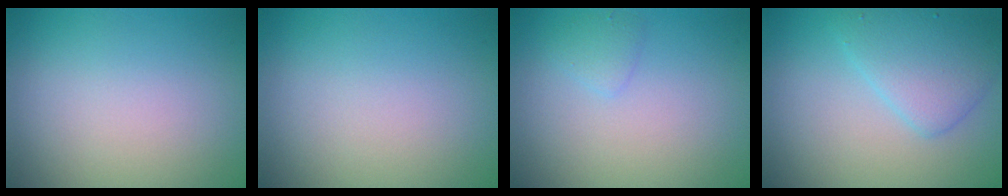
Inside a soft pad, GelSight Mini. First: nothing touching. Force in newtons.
{"total": 0.0}
{"total": 1.0, "press": 1.0, "slide": 0.1}
{"total": 3.0, "press": 3.0, "slide": 0.1}